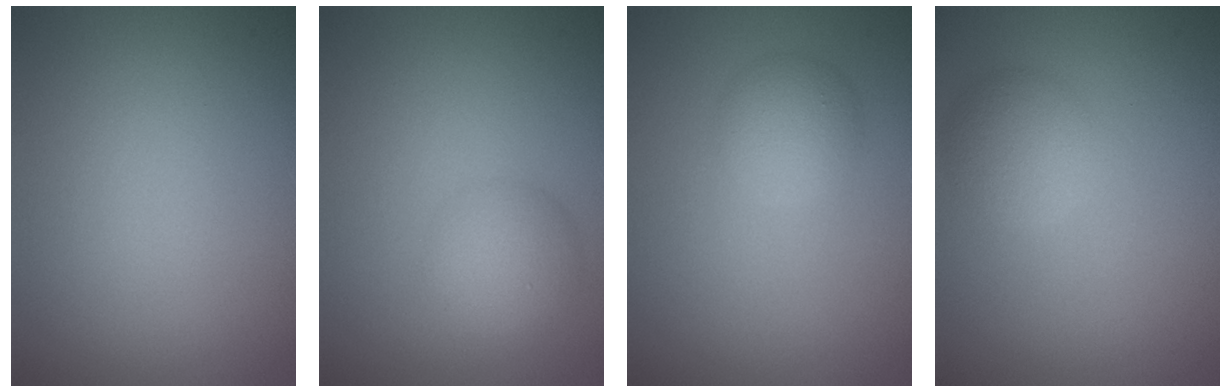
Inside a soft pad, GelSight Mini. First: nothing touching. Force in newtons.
{"total": 3.0, "press": 3.0, "slide": 0.1}
{"total": 2.5, "press": 2.5, "slide": 0.1}
{"total": 3.0, "press": 3.0, "slide": 0.1}